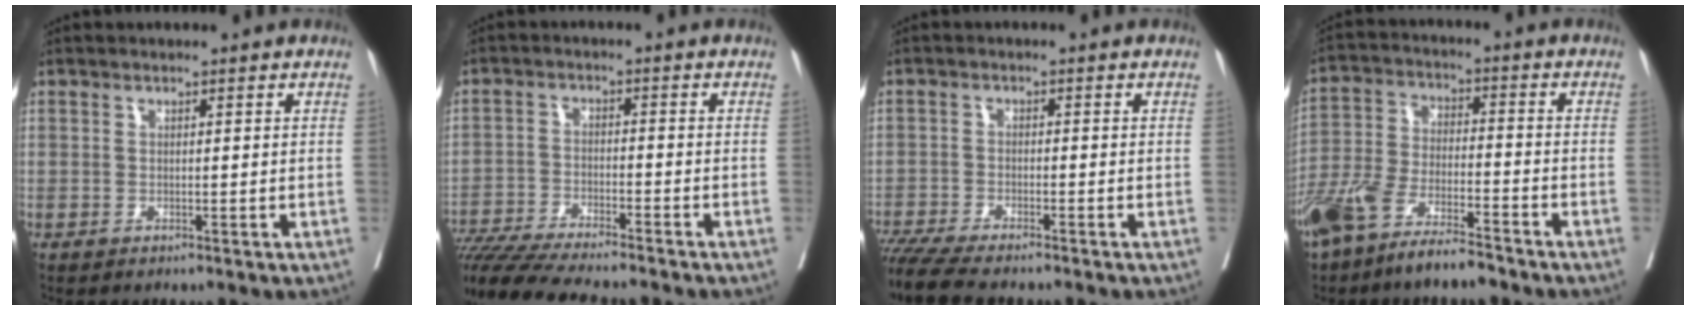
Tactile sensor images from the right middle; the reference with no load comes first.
{"total": 15.7, "force": [-13.8, 0.7, 7.3], "torque": [-0.126, -0.027, -0.223]}
{"total": 8.6, "force": [-7.5, 0.6, 4.2], "torque": [-0.070, -0.019, -0.125]}
{"total": 10.6, "force": [-8.3, 2.4, 6.2], "torque": [-0.127, -0.010, -0.160]}